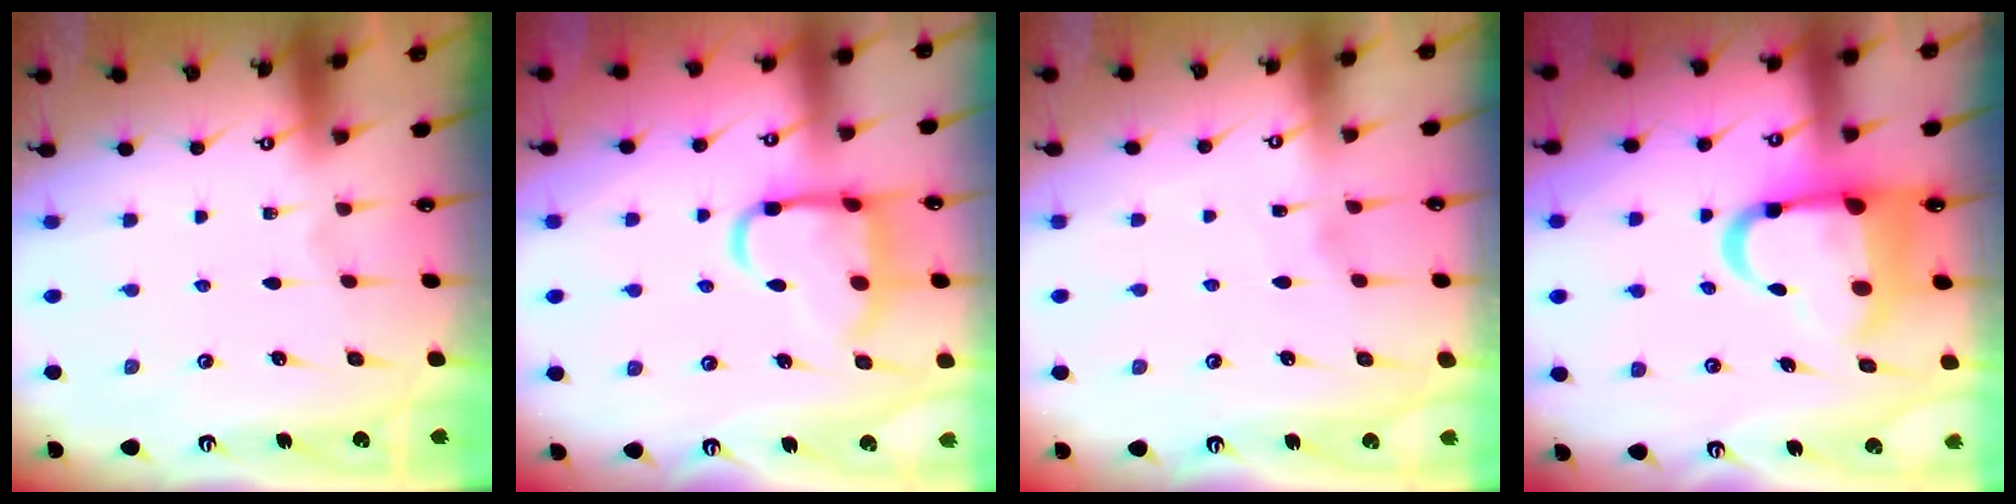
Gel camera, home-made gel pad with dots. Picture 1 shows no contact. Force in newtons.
{"total": 14.1, "press": 14.1, "slide": 1.6}
{"total": 1.8, "press": 1.8, "slide": 0.3}
{"total": 14.2, "press": 13.8, "slide": 3.2}